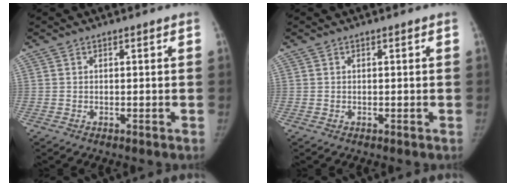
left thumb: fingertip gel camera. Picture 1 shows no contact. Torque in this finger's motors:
{"motor_torque": [-0.08, -0.06, 0.12, -0.17, -0.05]}